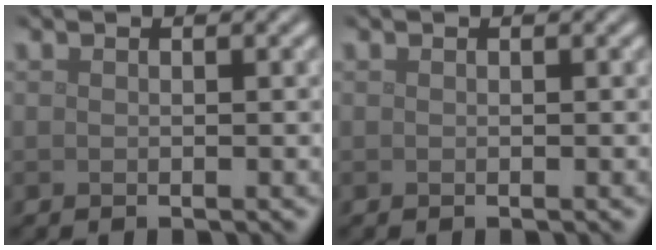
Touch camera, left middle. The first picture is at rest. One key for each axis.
{"total": 0.0}